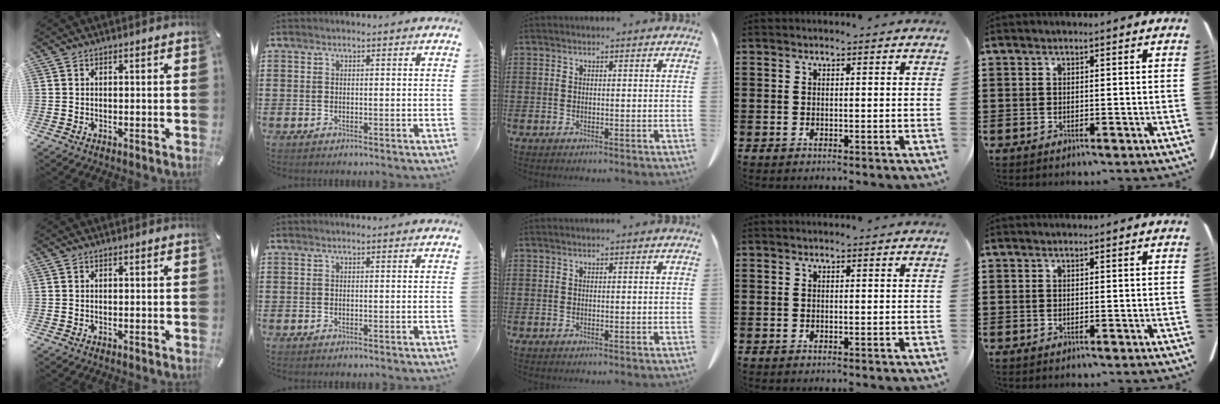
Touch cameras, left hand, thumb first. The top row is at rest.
{}